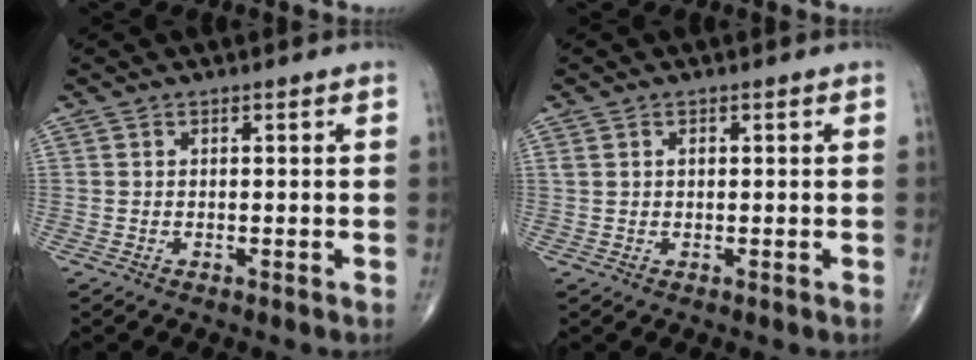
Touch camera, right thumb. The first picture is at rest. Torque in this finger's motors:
{"motor_torque": [0.03, -0.53, 0.33, 0.27, -0.02]}